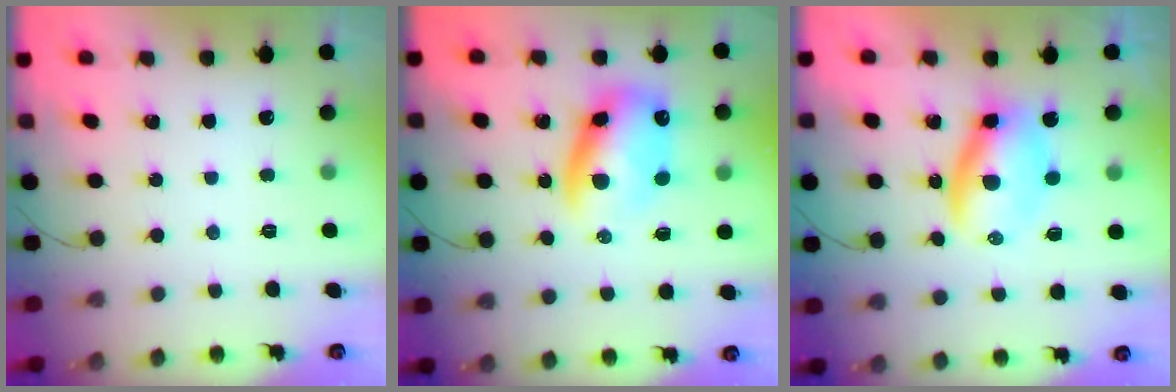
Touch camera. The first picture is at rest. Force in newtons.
{"total": 11.0, "press": 10.7, "slide": 2.7}
{"total": 6.8, "press": 6.6, "slide": 1.4}